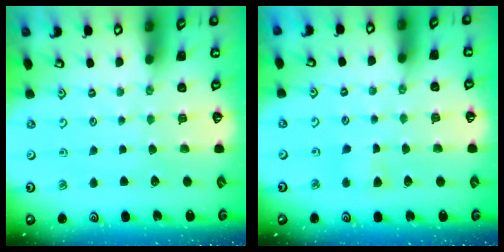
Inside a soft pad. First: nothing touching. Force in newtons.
{"total": 3.2, "press": 3.2, "slide": 0.5}